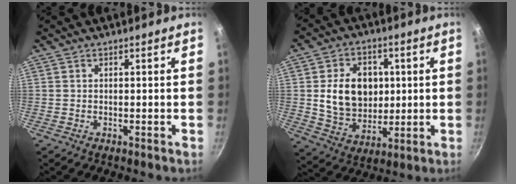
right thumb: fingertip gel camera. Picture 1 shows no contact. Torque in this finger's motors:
{"motor_torque": [1.60, 1.40, 1.03, -0.41, 0.36]}